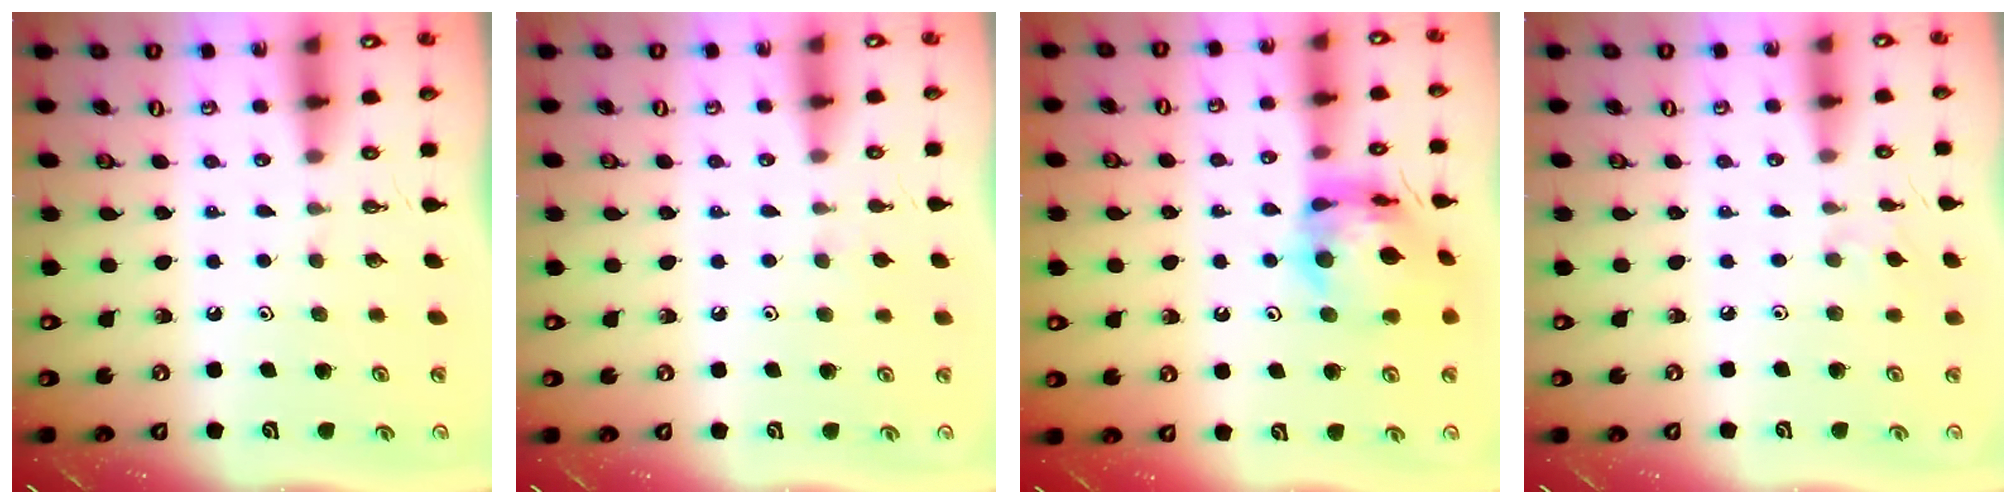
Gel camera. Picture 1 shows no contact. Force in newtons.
{"total": 2.5, "press": 2.5, "slide": 0.4}
{"total": 13.5, "press": 13.4, "slide": 1.6}
{"total": 2.4, "press": 2.4, "slide": 0.6}